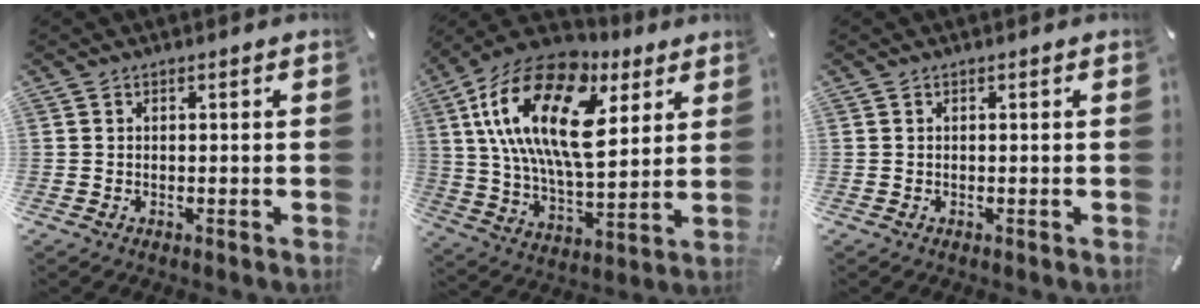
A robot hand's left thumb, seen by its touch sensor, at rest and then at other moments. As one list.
[{"total": 23.6, "force": [9.6, 12.9, 17.3], "torque": [-0.349, -0.037, 0.162]}, {"total": 0.0}]